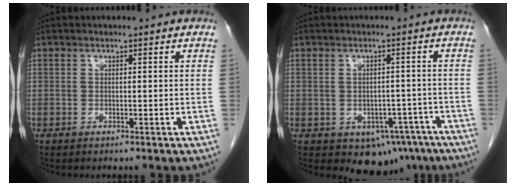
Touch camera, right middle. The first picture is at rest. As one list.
[{"total": 7.5, "force": [-4.7, 4.9, 3.0], "torque": [-0.017, 0.012, -0.057]}]